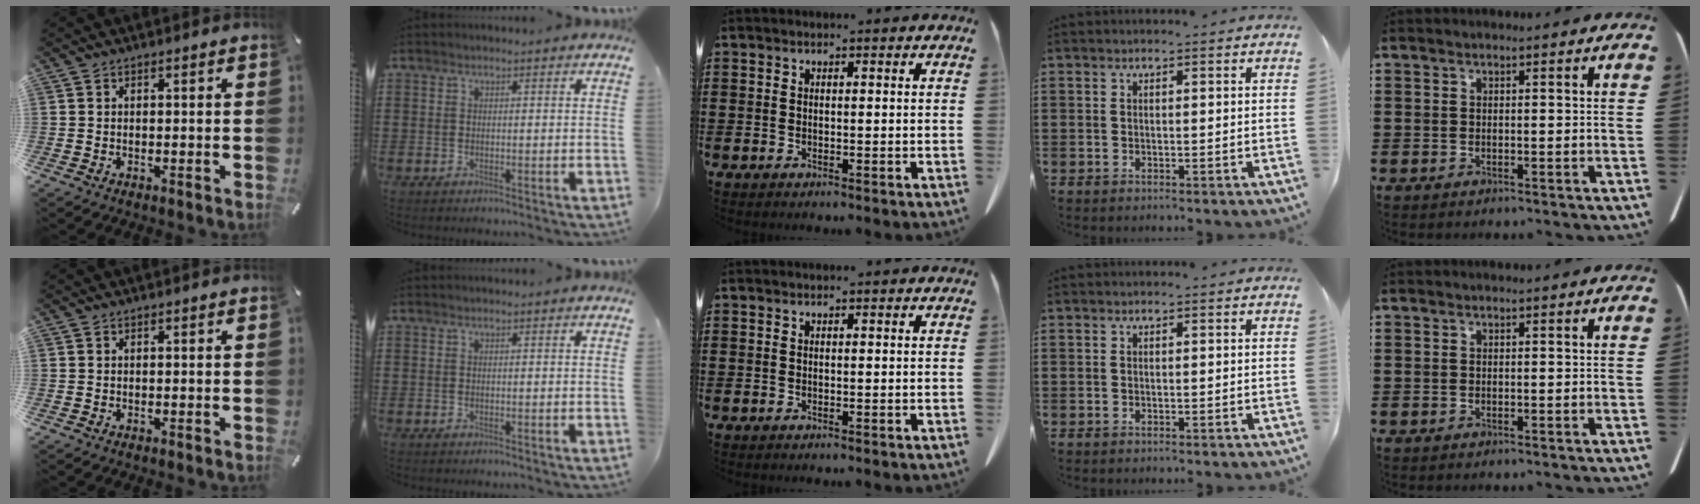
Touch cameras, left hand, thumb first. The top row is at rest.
{}